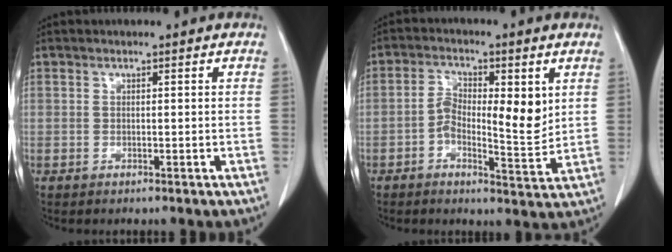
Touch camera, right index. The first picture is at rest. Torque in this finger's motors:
{"motor_torque": [0.21, 0.13, 0.18, 0.05]}